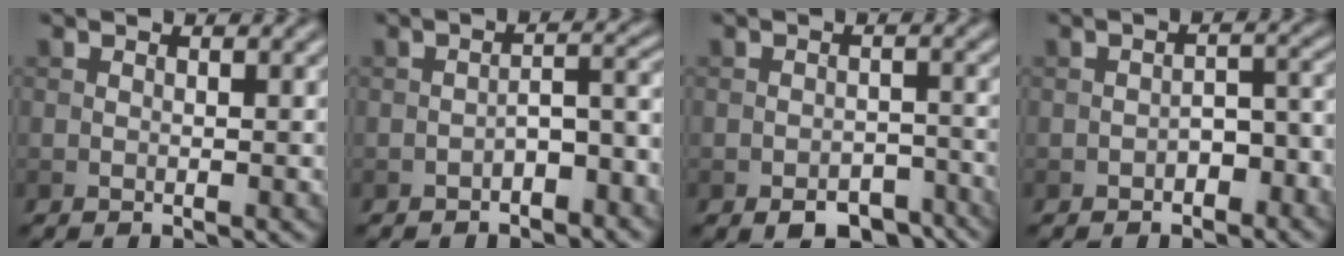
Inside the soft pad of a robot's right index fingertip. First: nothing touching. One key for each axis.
{"total": 3.3, "fx": -1.9, "fy": 1.2, "fz": 2.5, "tx": -0.037, "ty": 0.013, "tz": -0.034}
{"total": 4.7, "fx": -3.4, "fy": 2.3, "fz": 2.3, "tx": -0.029, "ty": -0.006, "tz": -0.048}
{"total": 2.9, "fx": -1.6, "fy": 1.5, "fz": 1.9, "tx": -0.029, "ty": 0.007, "tz": -0.026}